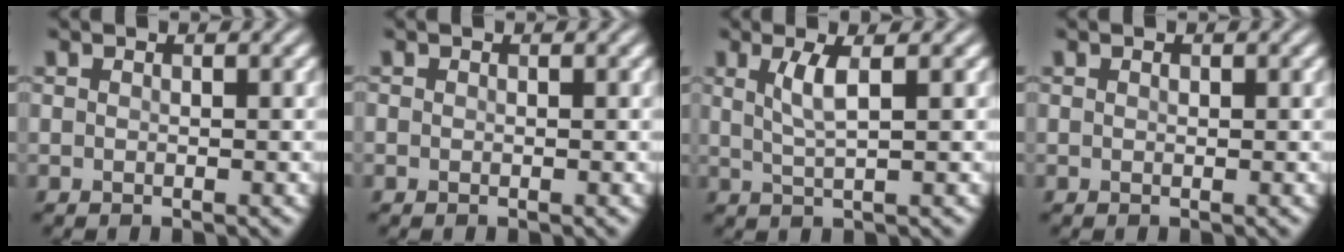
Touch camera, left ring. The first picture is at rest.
{"total": 0.0}
{"total": 2.6, "force": [0.9, 0.5, 2.4], "torque": [-0.047, -0.001, 0.018]}
{"total": 0.0}